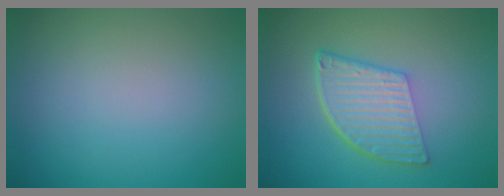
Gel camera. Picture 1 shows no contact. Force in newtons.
{"total": 6.1, "press": 4.2, "slide": 4.4}